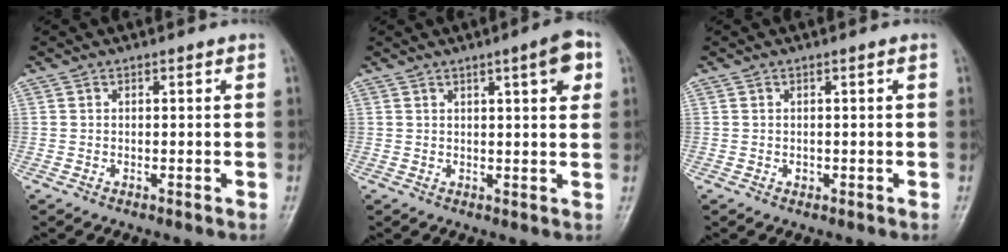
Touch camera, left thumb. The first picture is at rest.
{"total": 5.6, "force": [2.5, 1.0, 4.9], "torque": [-0.060, -0.006, 0.031]}
{"total": 0.6, "force": [-0.1, 0.5, 0.4], "torque": [-0.003, 0.004, -0.001]}